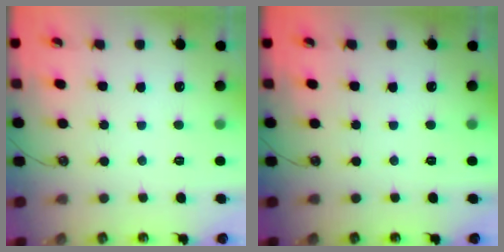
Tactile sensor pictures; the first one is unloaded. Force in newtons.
{"total": 0.0}